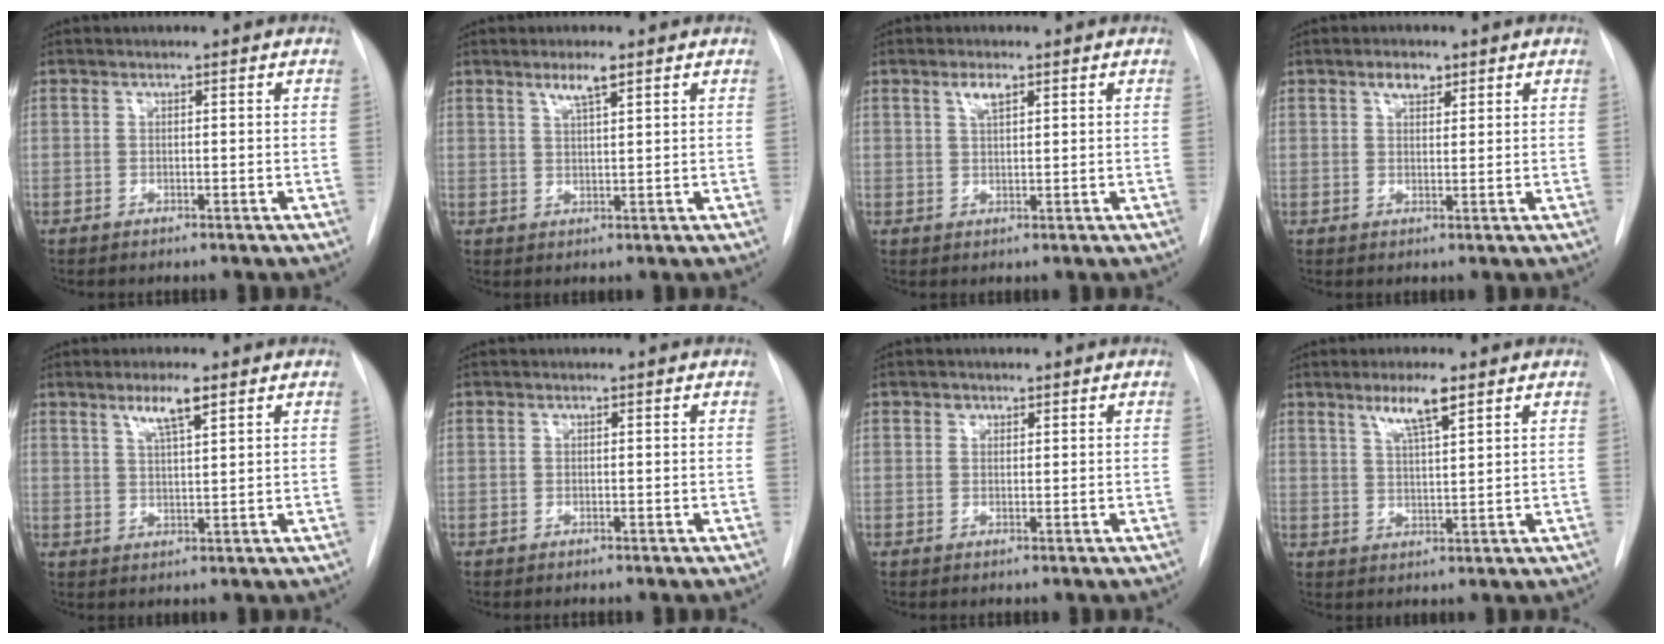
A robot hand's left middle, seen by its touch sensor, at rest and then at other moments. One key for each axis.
{"total": 3.2, "fx": 2.1, "fy": 0.1, "fz": 2.4, "tx": -0.049, "ty": 0.000, "tz": 0.038}
{"total": 2.4, "fx": 1.4, "fy": 0.7, "fz": 1.8, "tx": -0.037, "ty": 0.002, "tz": 0.026}
{"total": 2.6, "fx": 1.7, "fy": 1.3, "fz": 1.5, "tx": -0.028, "ty": 0.003, "tz": 0.028}
{"total": 4.5, "fx": 2.8, "fy": 0.3, "fz": 3.6, "tx": -0.067, "ty": 0.000, "tz": 0.050}
{"total": 0.0}
{"total": 0.9, "fx": 0.5, "fy": 0.7, "fz": 0.2, "tx": 0.001, "ty": -0.002, "tz": 0.006}
{"total": 5.5, "fx": 3.5, "fy": 0.4, "fz": 4.3, "tx": -0.079, "ty": 0.000, "tz": 0.063}